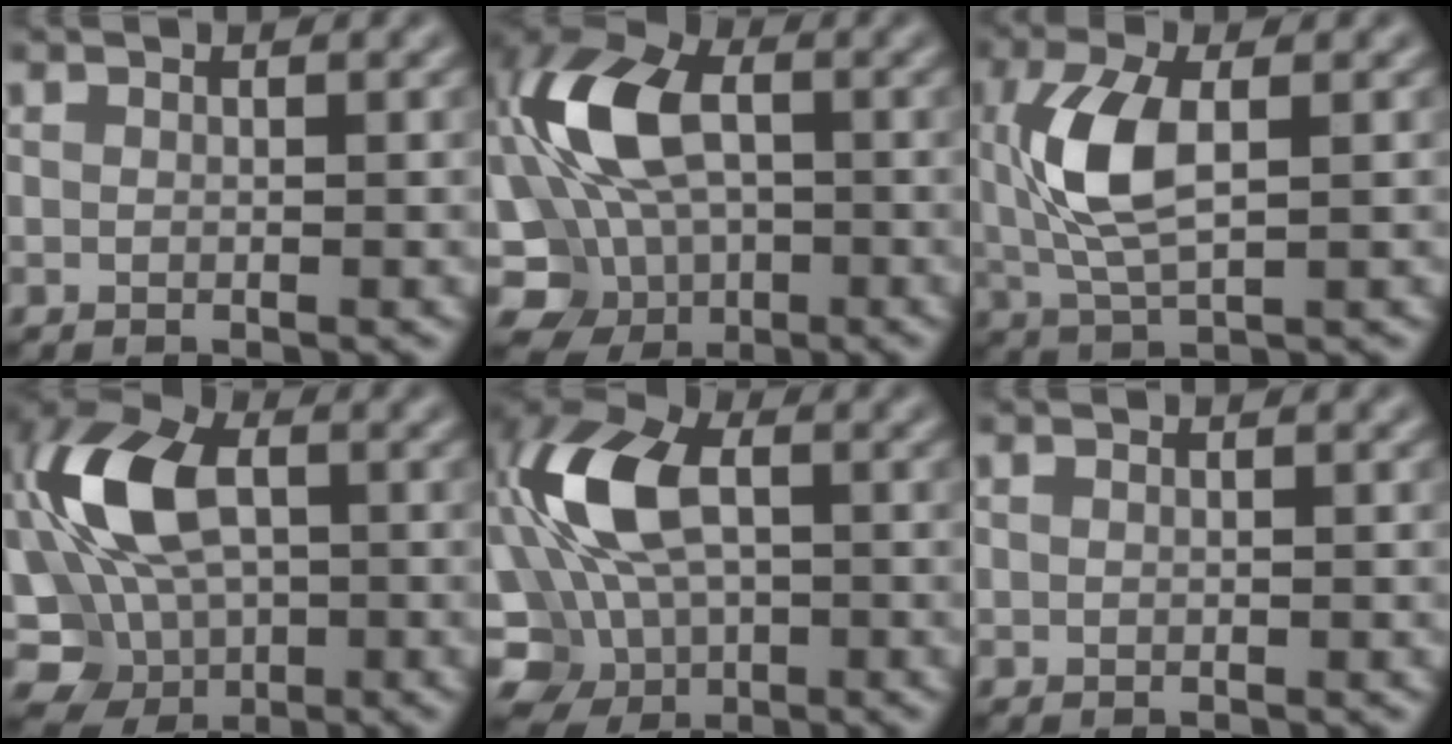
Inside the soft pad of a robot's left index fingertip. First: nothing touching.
{"total": 11.2, "force": [-1.2, 7.8, 8.0], "torque": [-0.146, 0.018, -0.044]}
{"total": 5.8, "force": [0.7, 2.4, 5.2], "torque": [-0.120, 0.006, 0.014]}
{"total": 11.1, "force": [0.0, 7.5, 8.1], "torque": [-0.155, 0.017, -0.021]}
{"total": 12.3, "force": [-1.1, 8.0, 9.2], "torque": [-0.185, 0.015, -0.039]}
{"total": 0.0}